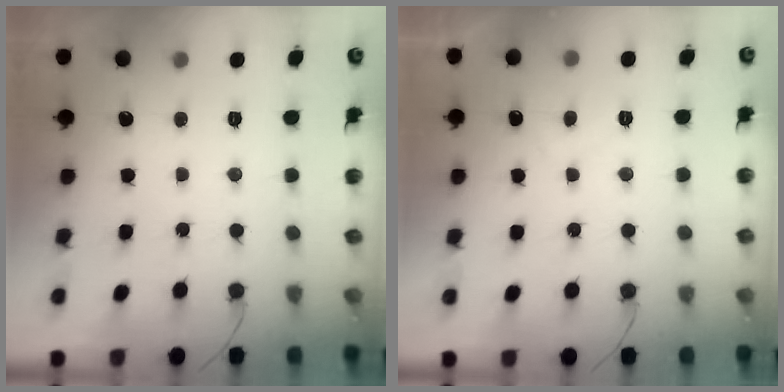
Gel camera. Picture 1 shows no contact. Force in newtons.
{"total": 1.5, "press": 1.4, "slide": 0.7}